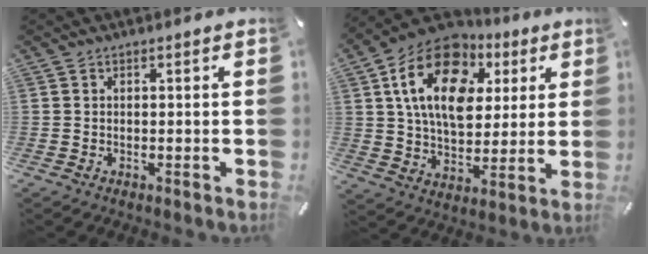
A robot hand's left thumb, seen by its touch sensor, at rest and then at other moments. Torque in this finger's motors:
{"motor_torque": [2.59, 2.41, 2.03, -0.74, 0.74]}